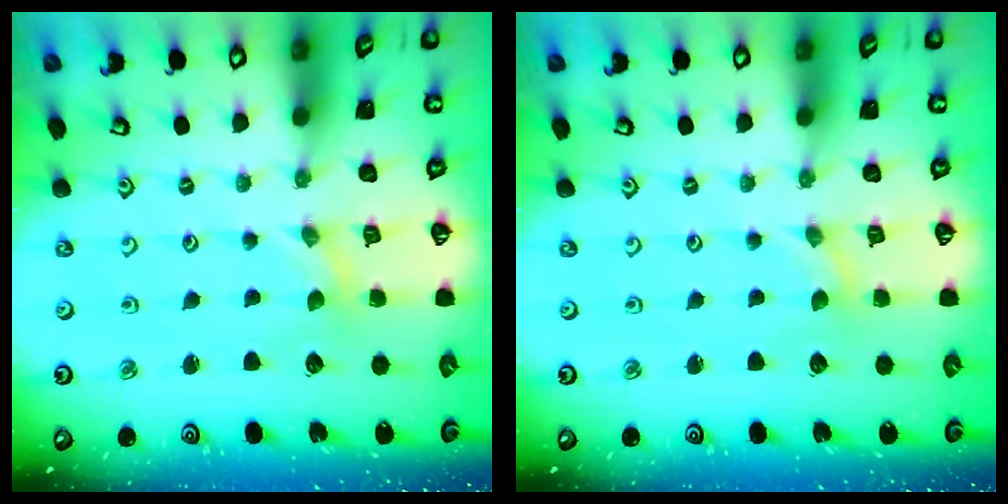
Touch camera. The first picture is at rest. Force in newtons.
{"total": 0.0}